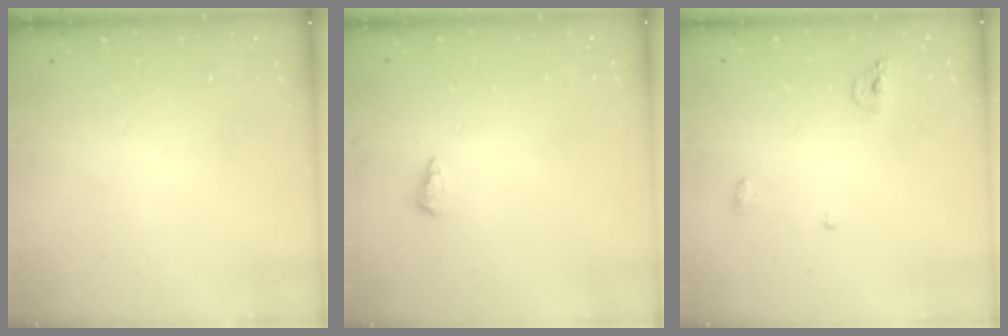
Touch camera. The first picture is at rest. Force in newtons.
{"total": 6.1, "press": 6.0, "slide": 1.0}
{"total": 5.7, "press": 5.7, "slide": 1.0}